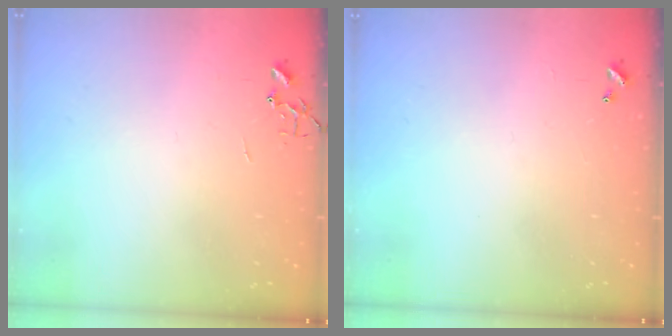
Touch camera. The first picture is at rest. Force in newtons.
{"total": 0.0}